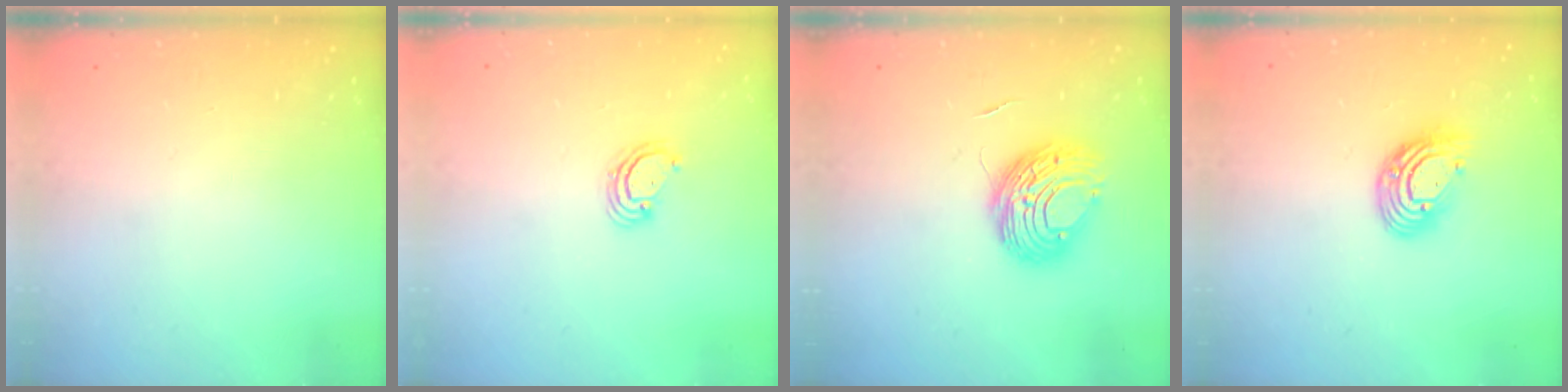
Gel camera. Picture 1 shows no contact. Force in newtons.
{"total": 3.5, "press": 3.5, "slide": 0.1}
{"total": 9.6, "press": 9.5, "slide": 0.9}
{"total": 10.1, "press": 10.1, "slide": 0.9}